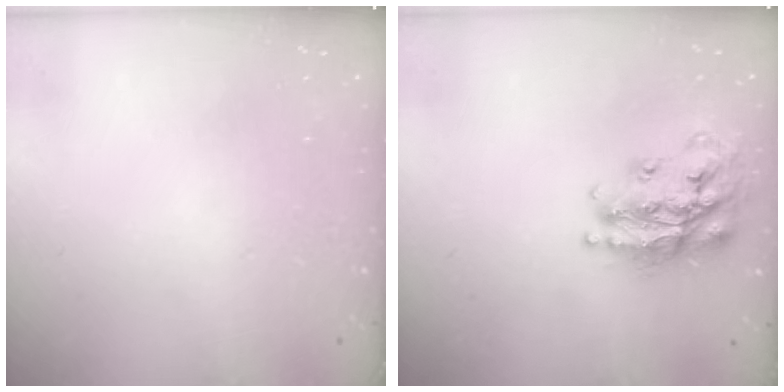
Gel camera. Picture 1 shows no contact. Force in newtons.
{"total": 18.0, "press": 17.9, "slide": 1.6}